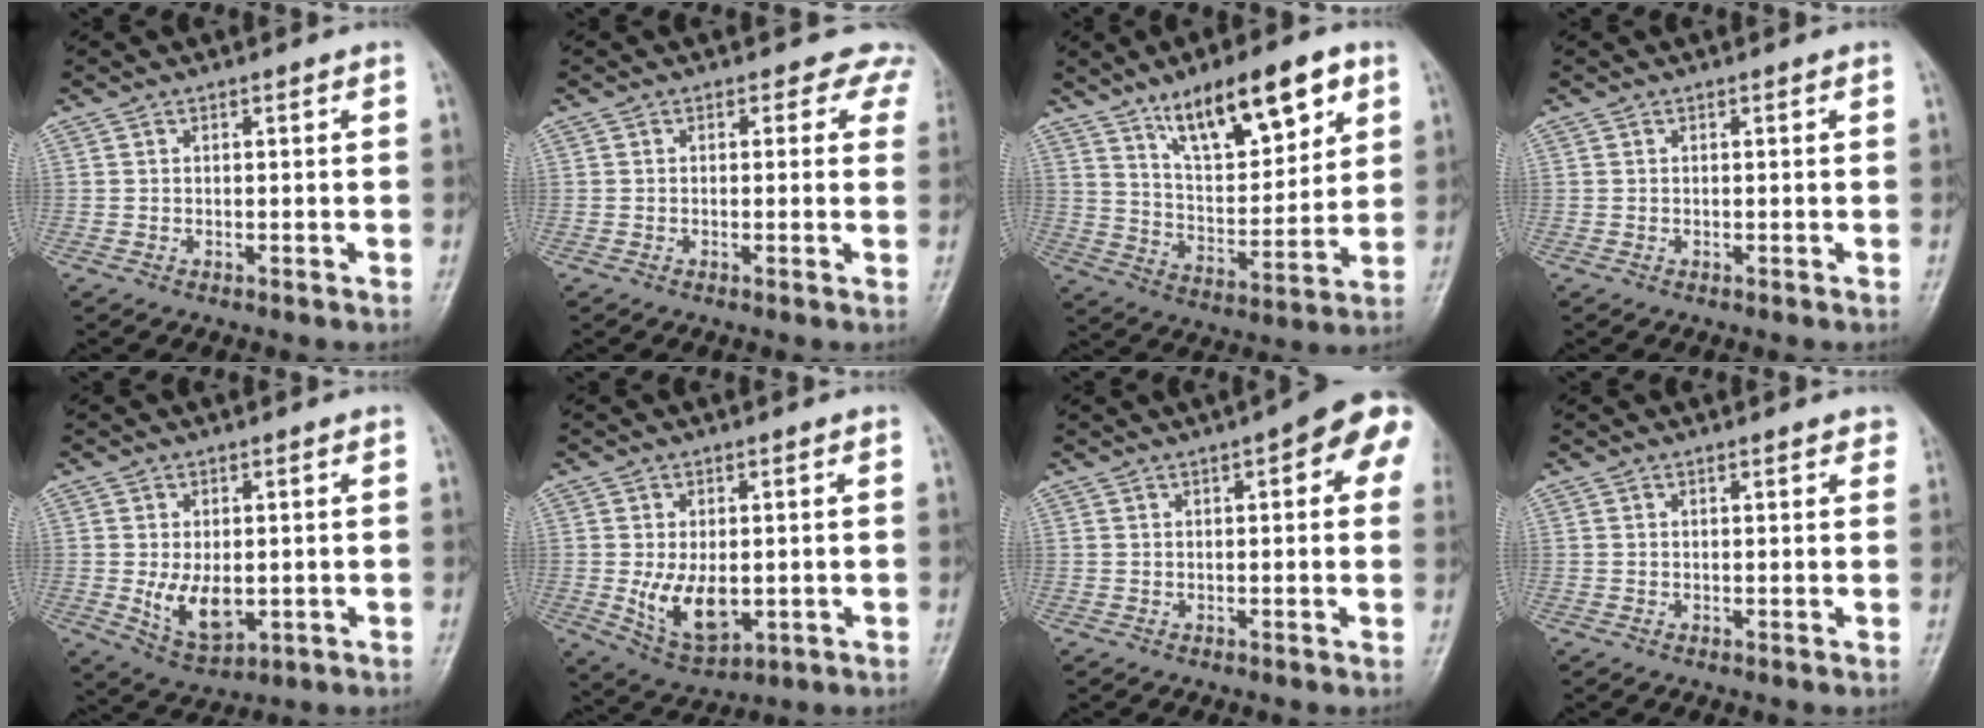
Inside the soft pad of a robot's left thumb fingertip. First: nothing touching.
{"total": 4.0, "force": [3.0, 2.6, 0.6], "torque": [0.031, -0.009, 0.005]}
{"total": 17.6, "force": [10.0, 6.6, 12.8], "torque": [-0.167, -0.040, 0.171]}
{"total": 0.0}
{"total": 7.2, "force": [-0.7, 4.3, 5.7], "torque": [-0.085, -0.017, 0.002]}
{"total": 8.6, "force": [-1.0, 5.1, 6.9], "torque": [-0.107, -0.017, -0.001]}
{"total": 10.5, "force": [4.1, 3.4, 9.1], "torque": [-0.087, 0.007, 0.038]}
{"total": 2.1, "force": [1.6, 0.8, 1.2], "torque": [-0.001, 0.000, 0.014]}